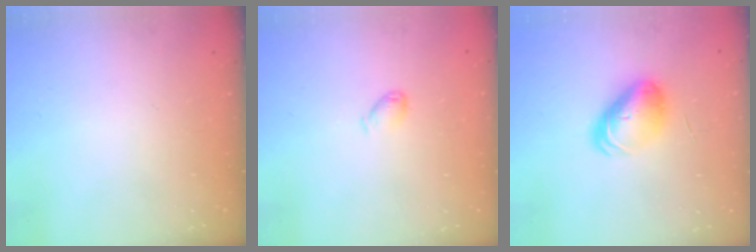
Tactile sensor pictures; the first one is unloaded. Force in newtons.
{"total": 3.1, "press": 3.1, "slide": 0.4}
{"total": 8.6, "press": 8.5, "slide": 1.0}